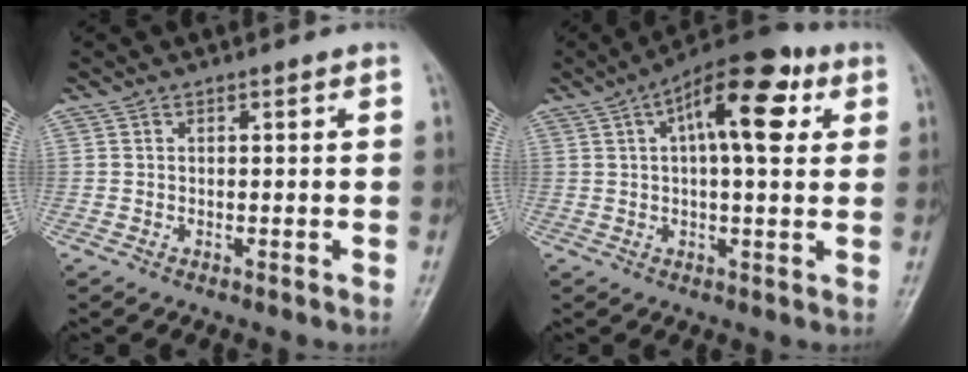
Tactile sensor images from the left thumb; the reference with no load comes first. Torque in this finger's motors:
{"motor_torque": [0.21, 0.88, 0.63, -0.02, 0.19]}